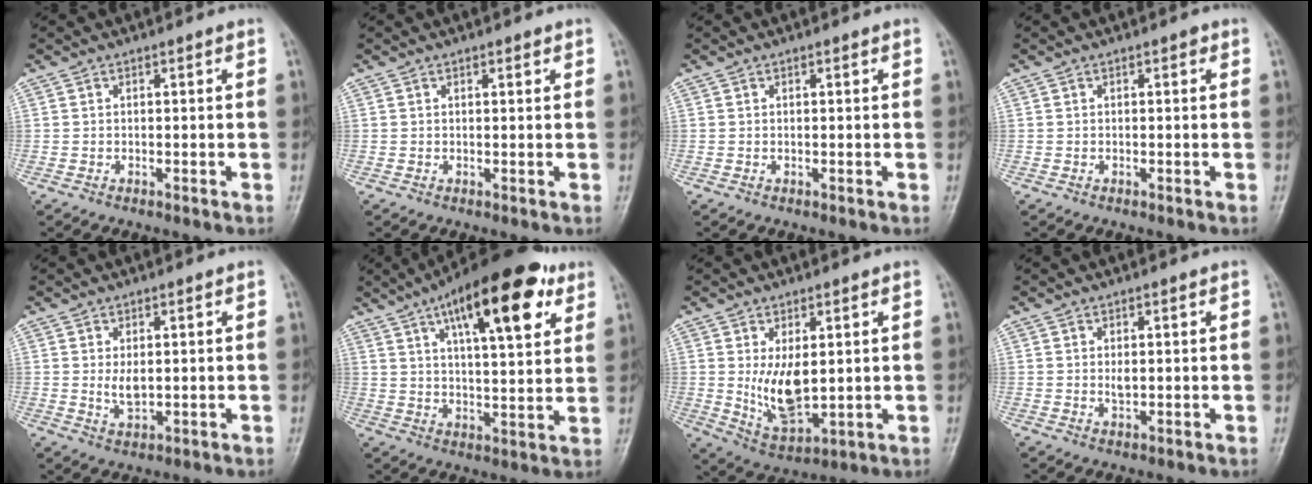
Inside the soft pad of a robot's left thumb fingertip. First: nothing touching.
{"total": 0.9, "force": [0.6, 0.4, 0.6], "torque": [-0.005, -0.001, 0.007]}
{"total": 0.0}
{"total": 0.6, "force": [0.2, 0.4, 0.4], "torque": [0.000, 0.002, -0.002]}
{"total": 3.3, "force": [0.6, 1.8, 2.7], "torque": [-0.042, -0.011, 0.016]}
{"total": 20.3, "force": [10.3, 7.0, 16.0], "torque": [-0.220, -0.019, 0.156]}
{"total": 9.1, "force": [1.2, 4.7, 7.7], "torque": [-0.124, -0.026, 0.038]}
{"total": 1.9, "force": [0.5, 0.9, 1.5], "torque": [-0.023, -0.005, 0.010]}